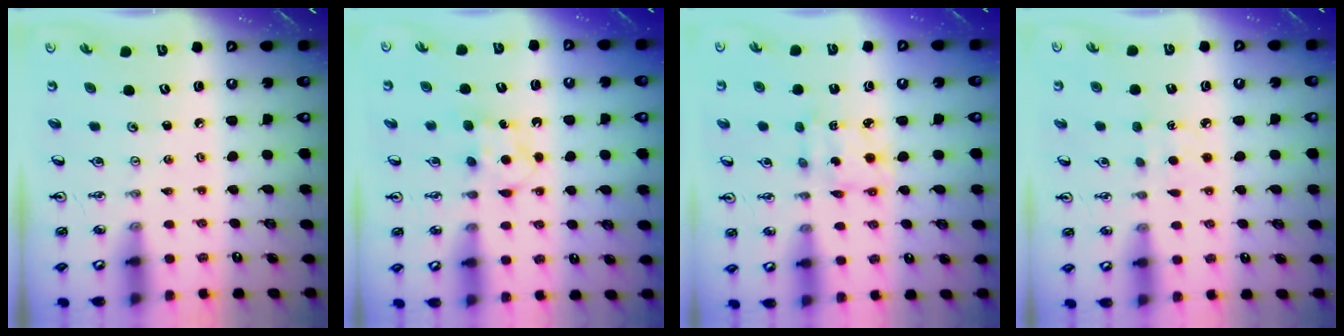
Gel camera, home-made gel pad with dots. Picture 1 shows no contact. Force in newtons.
{"total": 5.7, "press": 5.7, "slide": 0.7}
{"total": 2.9, "press": 2.9, "slide": 0.2}
{"total": 2.9, "press": 2.9, "slide": 0.3}